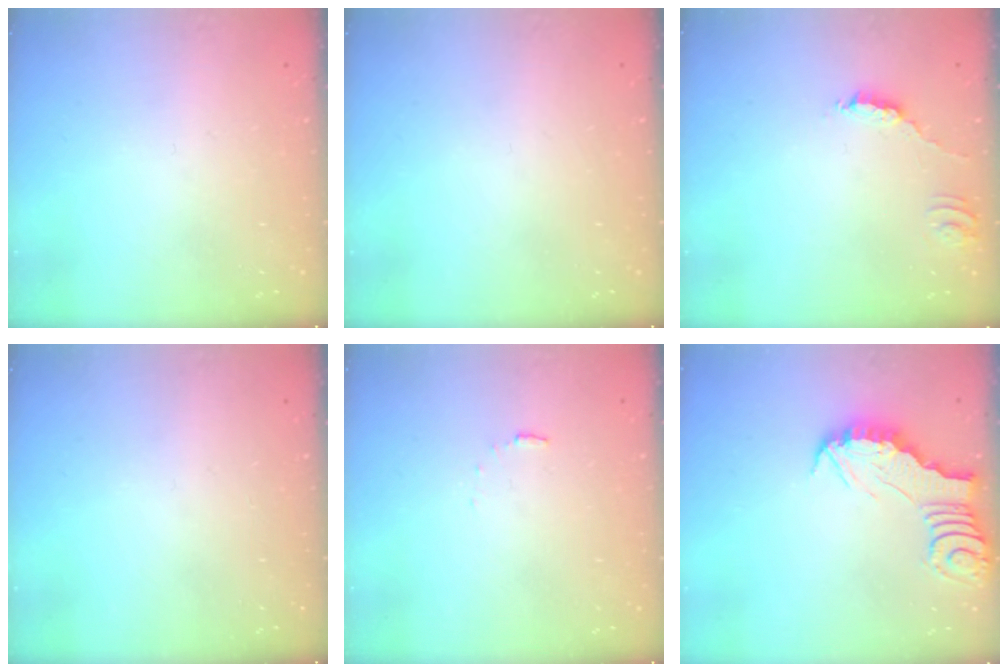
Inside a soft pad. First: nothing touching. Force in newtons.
{"total": 0.0}
{"total": 3.2, "press": 3.2, "slide": 0.2}
{"total": 0.0}
{"total": 4.5, "press": 4.5, "slide": 0.3}
{"total": 2.6, "press": 2.6, "slide": 0.2}